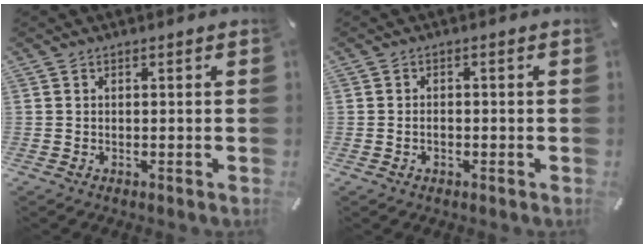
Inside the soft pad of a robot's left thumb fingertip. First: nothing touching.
{"total": 1.6, "force": [-0.5, 0.9, 1.1], "torque": [-0.022, 0.003, -0.011]}